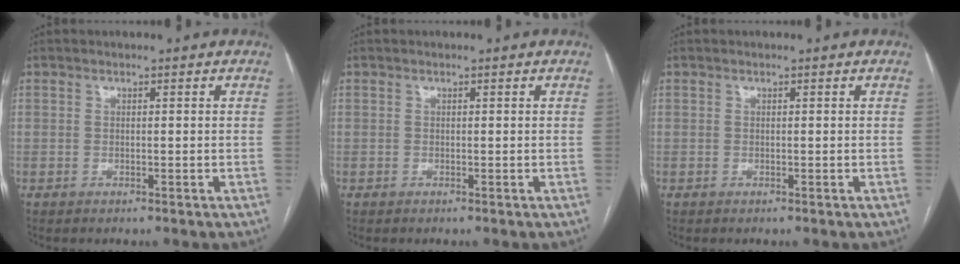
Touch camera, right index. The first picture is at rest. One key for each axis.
{"total": 0.0}
{"total": 0.0}